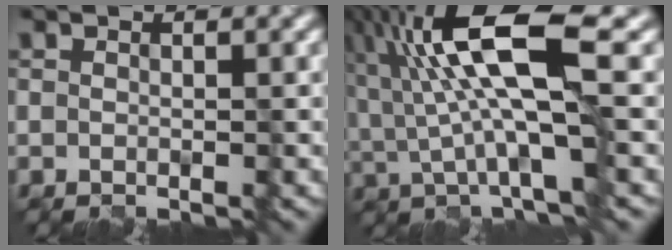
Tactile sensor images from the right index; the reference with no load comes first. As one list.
[{"total": 9.6, "force": [2.1, 2.4, 9.0], "torque": [-0.170, 0.002, 0.040]}]